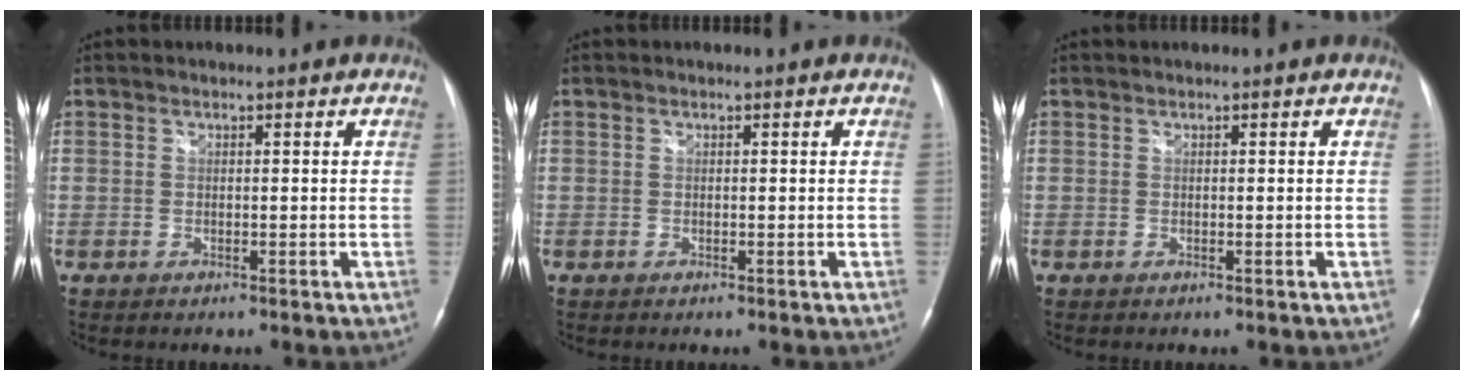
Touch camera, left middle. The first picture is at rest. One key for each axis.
{"total": 0.0}
{"total": 0.0}